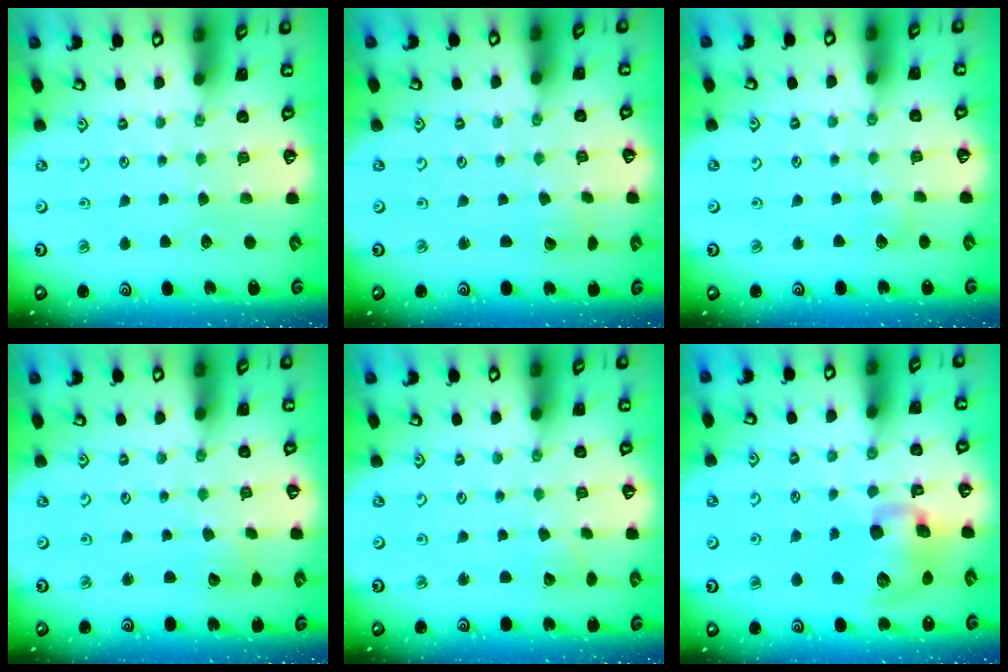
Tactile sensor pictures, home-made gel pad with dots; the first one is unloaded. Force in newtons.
{"total": 2.2, "press": 2.2, "slide": 0.2}
{"total": 2.9, "press": 2.9, "slide": 0.4}
{"total": 2.4, "press": 2.4, "slide": 0.1}
{"total": 3.8, "press": 3.8, "slide": 0.4}
{"total": 13.7, "press": 13.5, "slide": 2.4}